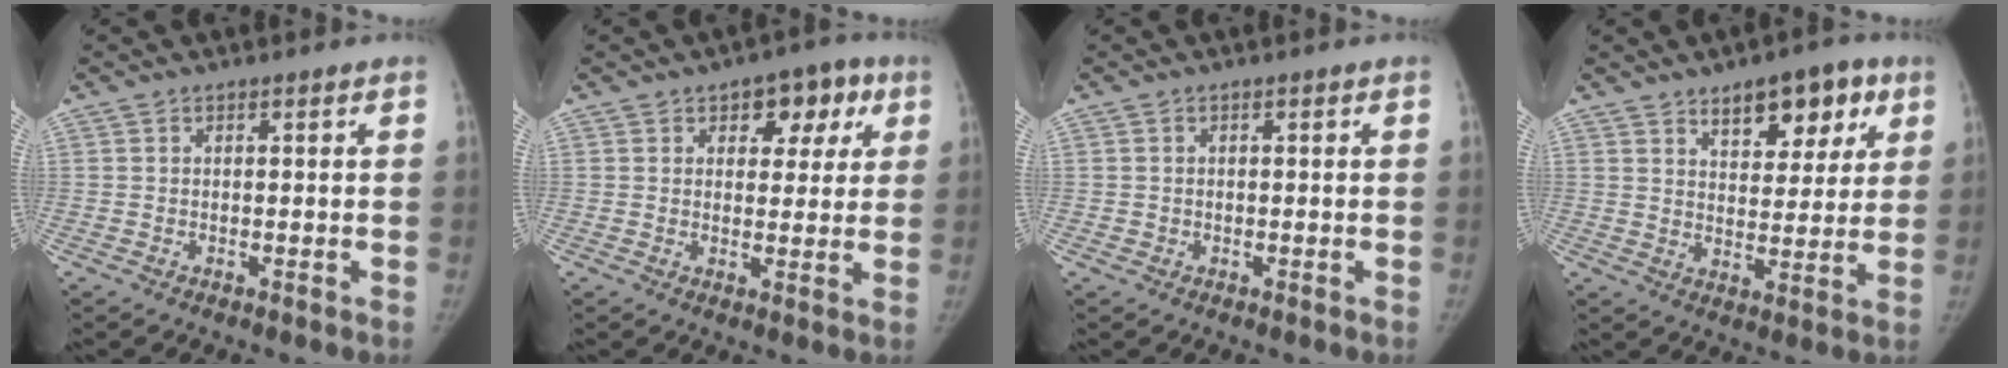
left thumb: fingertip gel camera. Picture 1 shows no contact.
{"total": 8.2, "force": [3.7, 5.1, 5.2], "torque": [-0.019, -0.006, 0.040]}
{"total": 0.6, "force": [-0.2, 0.6, 0.0], "torque": [0.006, 0.005, -0.004]}
{"total": 11.5, "force": [6.4, 5.9, 7.5], "torque": [-0.063, -0.026, 0.092]}